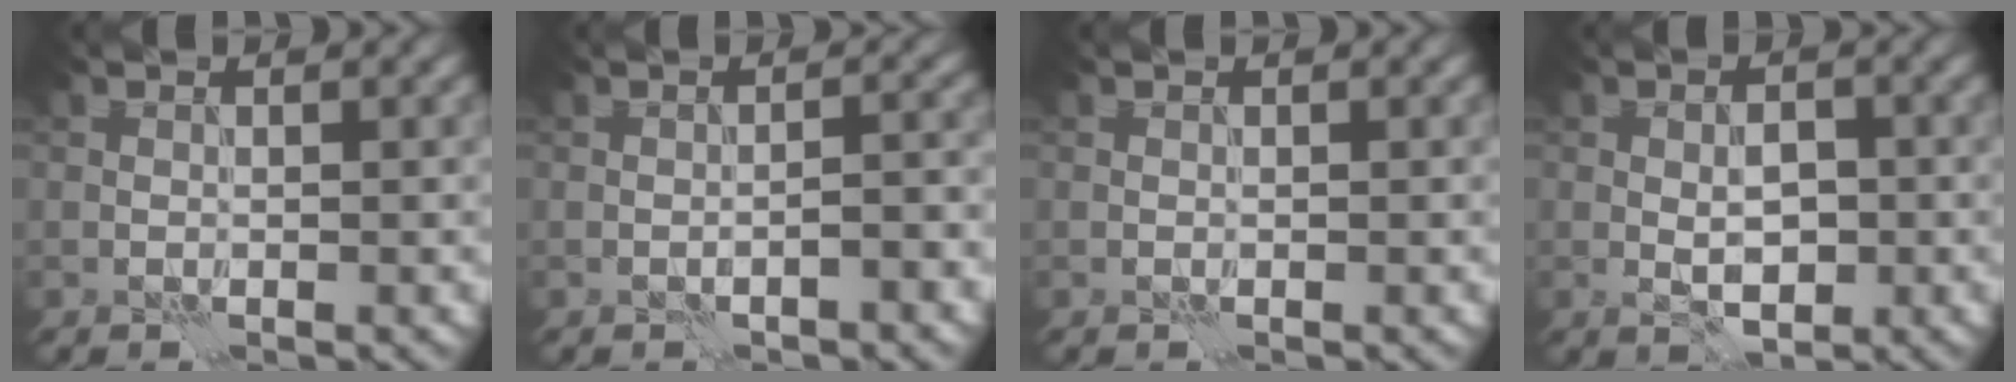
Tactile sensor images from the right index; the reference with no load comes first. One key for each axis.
{"total": 1.6, "fx": -0.9, "fy": 0.3, "fz": 1.3, "tx": -0.019, "ty": 0.008, "tz": -0.017}
{"total": 0.0}
{"total": 3.1, "fx": -0.5, "fy": 1.7, "fz": 2.5, "tx": -0.037, "ty": 0.001, "tz": -0.008}